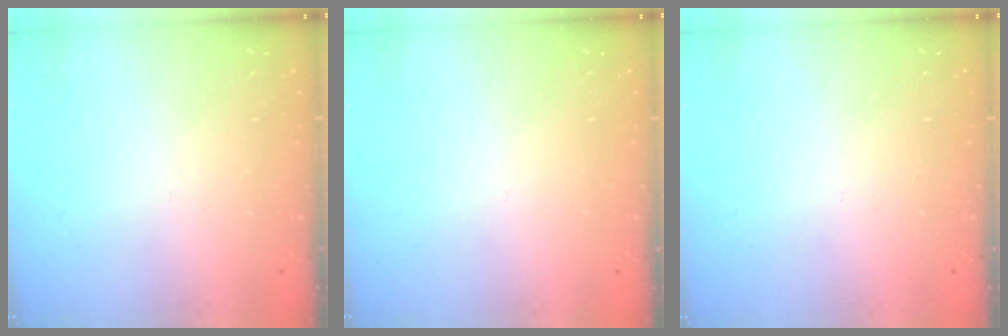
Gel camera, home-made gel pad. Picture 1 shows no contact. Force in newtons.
{"total": 0.0}
{"total": 0.0}